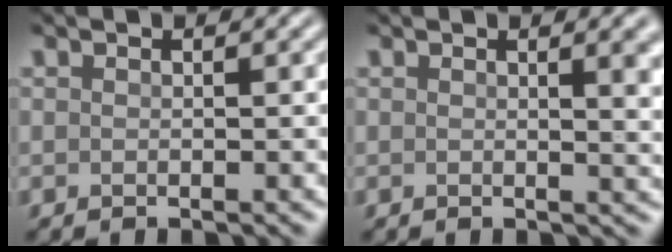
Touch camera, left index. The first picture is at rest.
{"total": 3.5, "force": [1.0, 1.3, 3.1], "torque": [-0.022, 0.004, 0.011]}